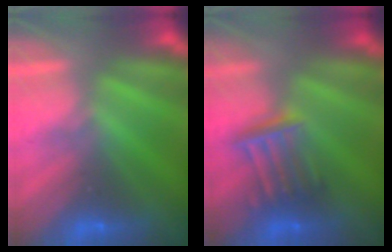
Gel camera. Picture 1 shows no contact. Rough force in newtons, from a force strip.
{"total": 3.4}